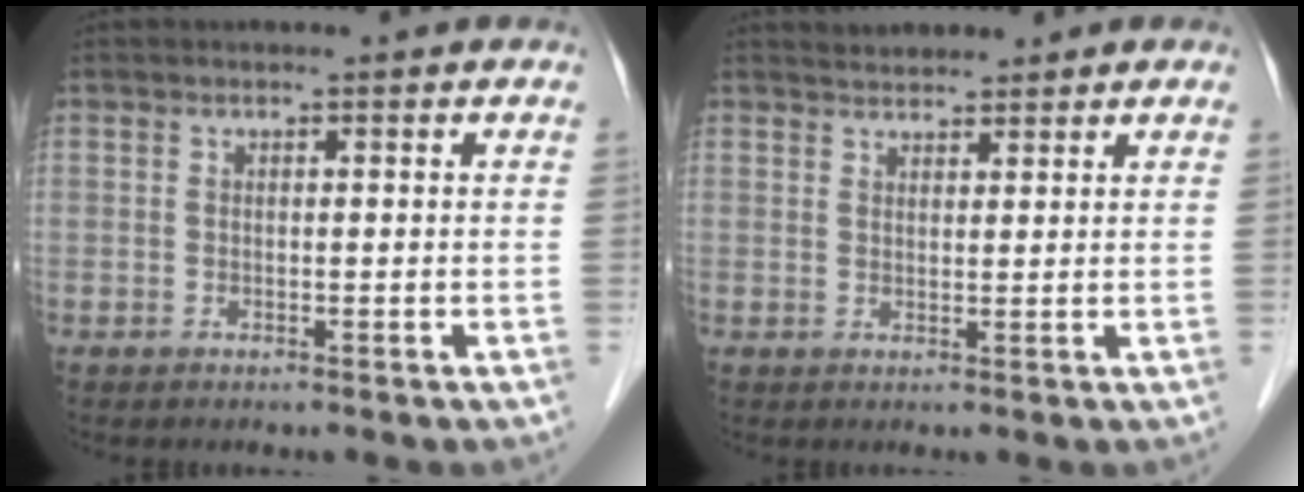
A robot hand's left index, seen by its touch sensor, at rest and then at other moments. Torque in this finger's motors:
{"motor_torque": [0.09, -0.50, 0.52, 0.06]}